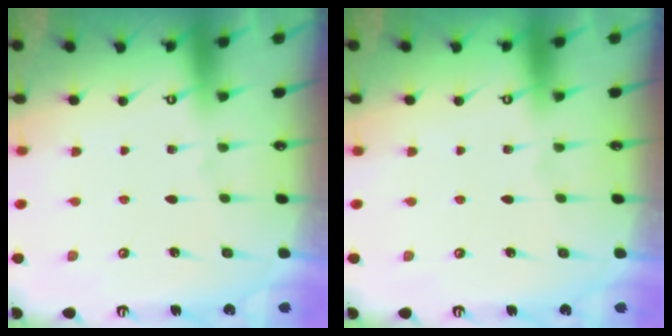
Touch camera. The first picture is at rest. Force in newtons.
{"total": 0.0}